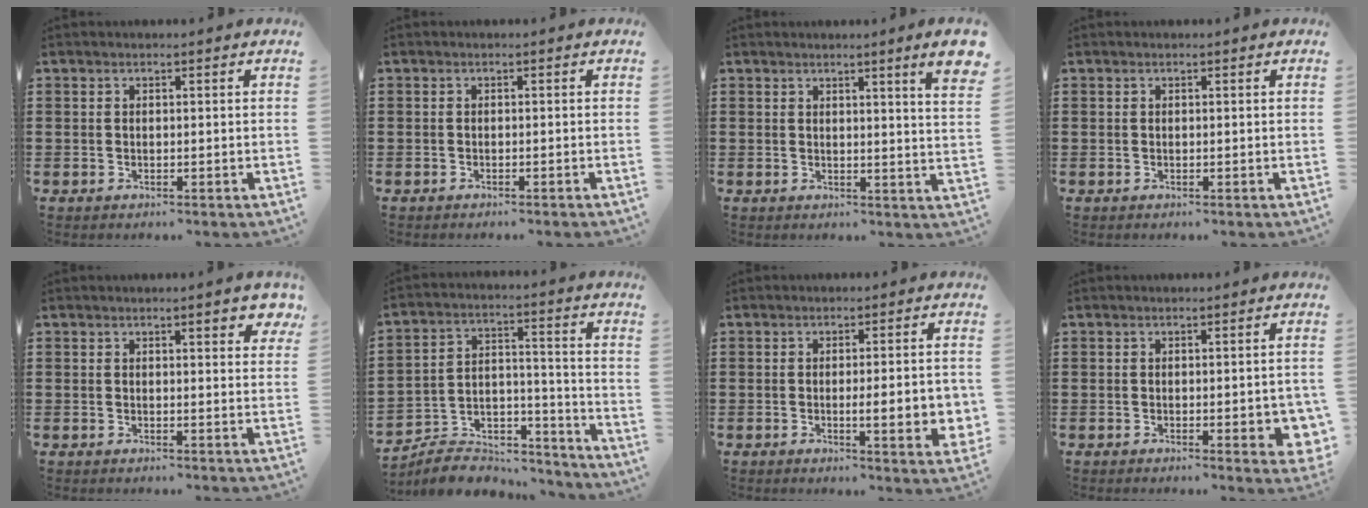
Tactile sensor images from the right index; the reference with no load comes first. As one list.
[{"total": 0.6, "force": [-0.5, -0.1, 0.1], "torque": [-0.004, -0.003, -0.010]}, {"total": 4.5, "force": [3.0, -0.5, 3.3], "torque": [-0.054, -0.014, 0.048]}, {"total": 0.0}, {"total": 3.0, "force": [1.8, 0.6, 2.3], "torque": [-0.033, 0.000, 0.028]}, {"total": 7.7, "force": [-7.0, 2.7, 2.0], "torque": [-0.029, 0.024, -0.132]}, {"total": 6.5, "force": [-0.8, 1.1, 6.3], "torque": [-0.088, -0.010, -0.014]}, {"total": 3.5, "force": [-0.5, 0.9, 3.3], "torque": [-0.053, -0.001, -0.007]}]